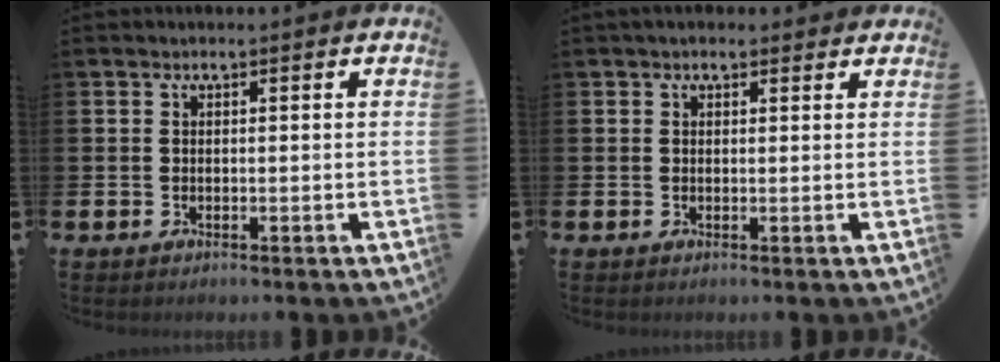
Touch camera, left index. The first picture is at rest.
{"total": 1.2, "force": [1.0, 0.6, 0.4], "torque": [0.003, 0.004, 0.016]}